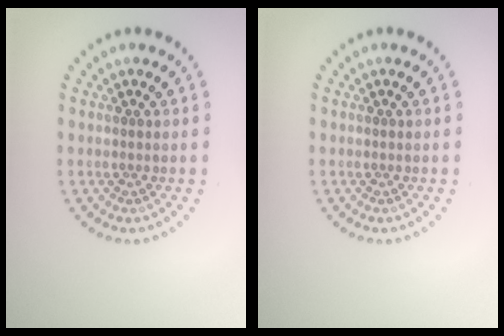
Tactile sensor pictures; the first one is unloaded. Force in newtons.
{"total": 0.0}